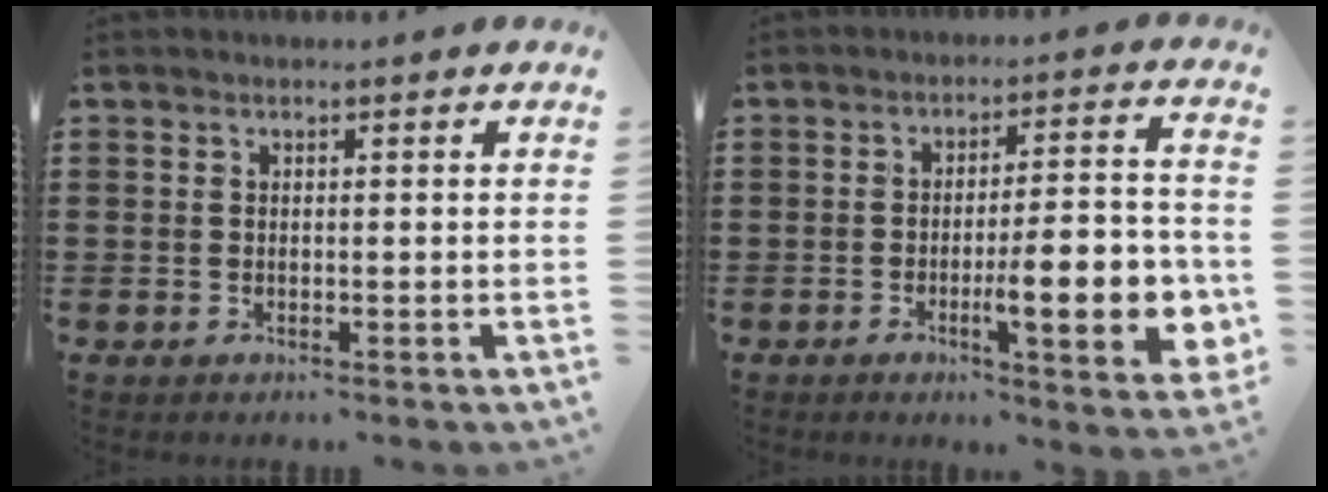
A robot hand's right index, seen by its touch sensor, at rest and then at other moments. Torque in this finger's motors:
{"motor_torque": [2.02, -0.12, 0.51, 0.21]}